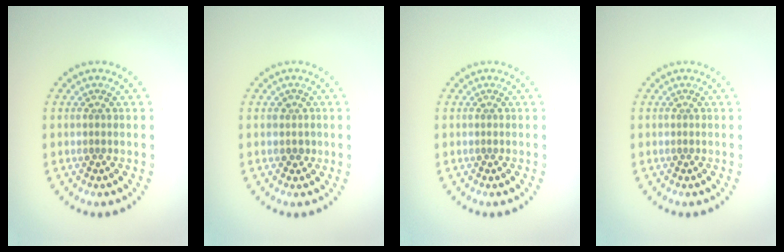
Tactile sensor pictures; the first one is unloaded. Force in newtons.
{"total": 1.0, "press": 0.9, "slide": 0.5}
{"total": 0.0}
{"total": 0.0}